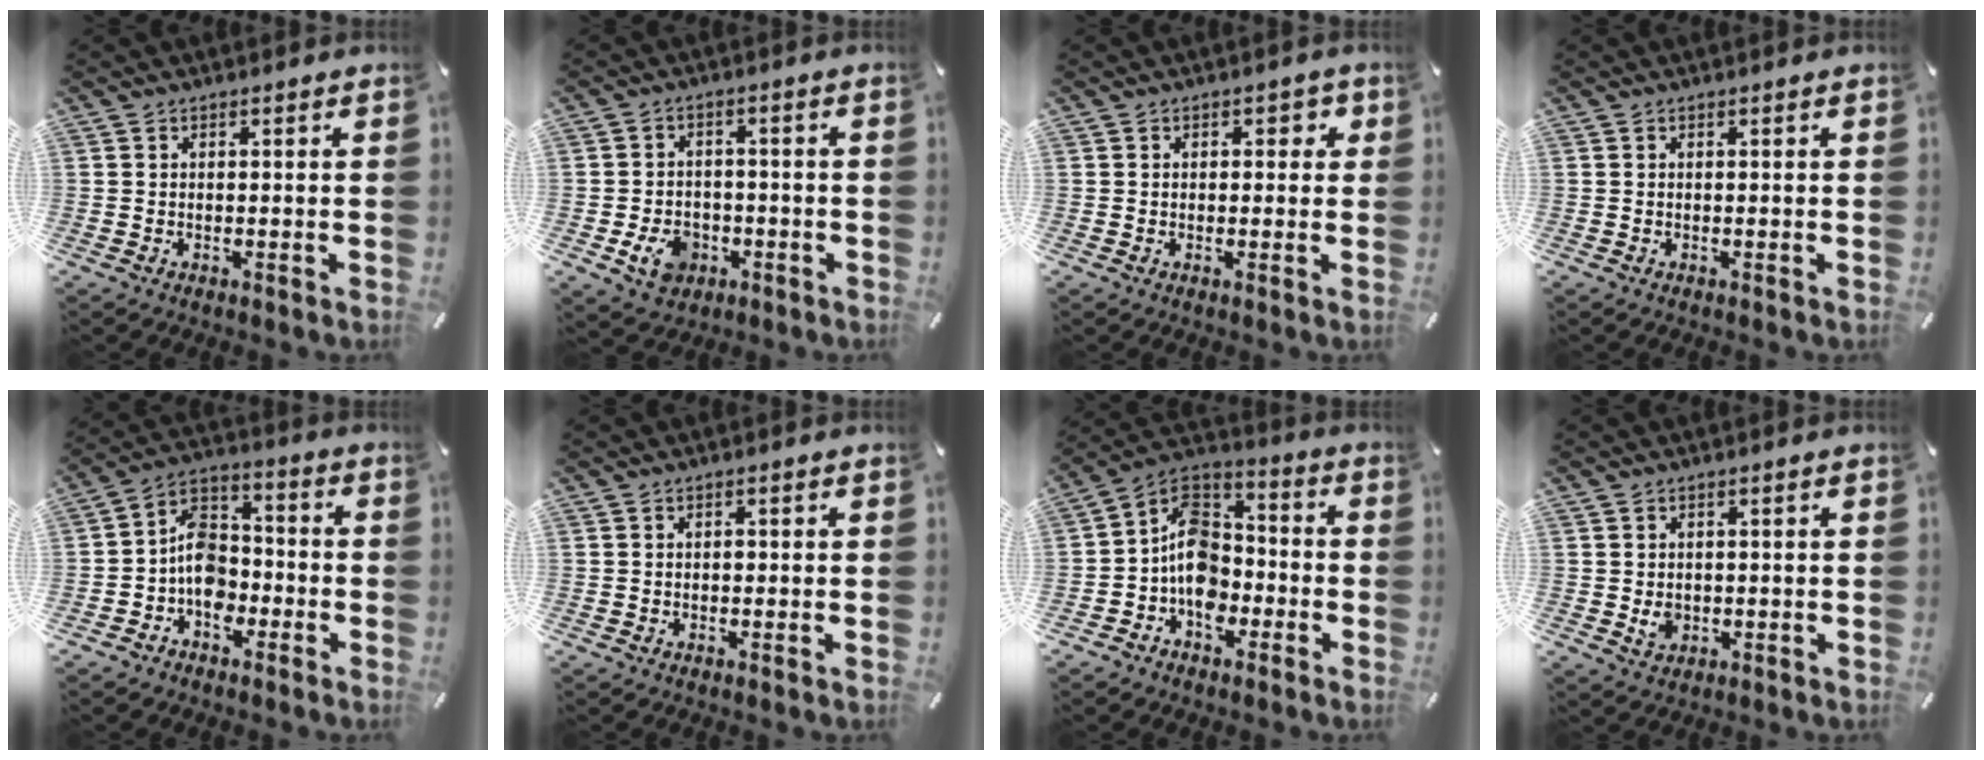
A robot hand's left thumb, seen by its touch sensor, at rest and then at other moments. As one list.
[{"total": 7.1, "force": [-2.6, 5.6, 3.5], "torque": [-0.073, 0.010, -0.046]}, {"total": 2.1, "force": [0.3, 1.4, 1.5], "torque": [-0.013, 0.004, -0.002]}, {"total": 0.0}, {"total": 9.7, "force": [-3.7, 7.6, 4.7], "torque": [-0.090, 0.028, -0.068]}, {"total": 0.8, "force": [0.0, 0.5, 0.6], "torque": [-0.012, 0.000, -0.001]}, {"total": 11.5, "force": [-4.1, 9.0, 5.7], "torque": [-0.104, 0.025, -0.076]}, {"total": 2.7, "force": [-0.1, 2.4, 1.1], "torque": [-0.004, -0.001, -0.004]}]